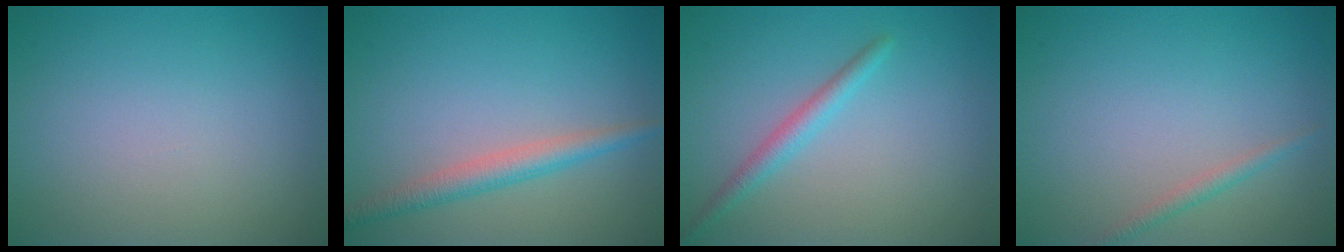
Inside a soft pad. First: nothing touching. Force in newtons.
{"total": 2.6, "press": 2.6, "slide": 0.0}
{"total": 1.9, "press": 1.9, "slide": 0.1}
{"total": 1.1, "press": 1.1, "slide": 0.0}